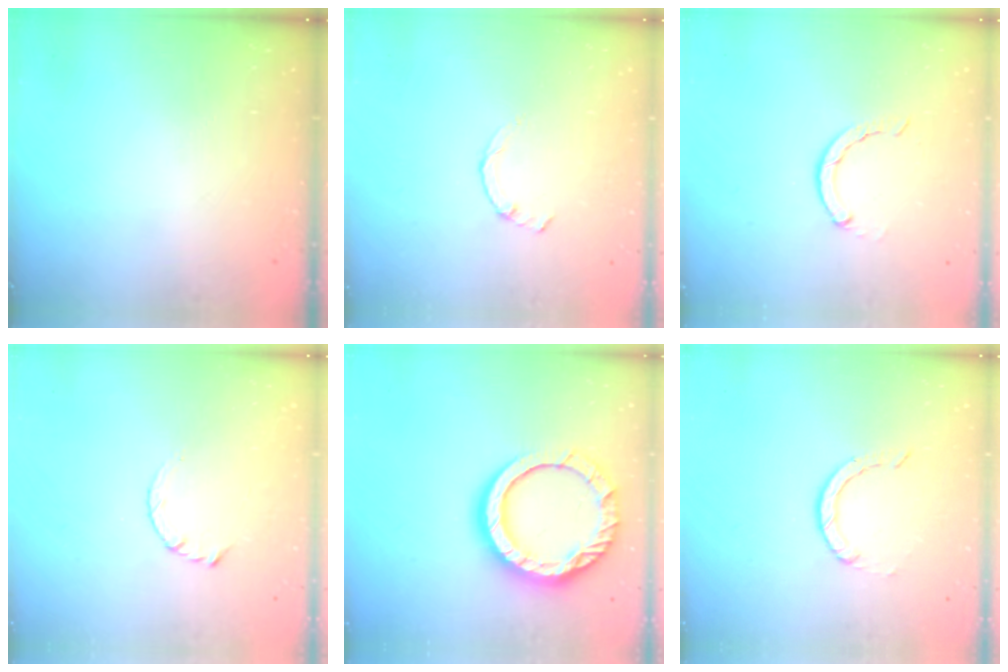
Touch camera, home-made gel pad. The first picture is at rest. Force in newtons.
{"total": 0.8, "press": 0.7, "slide": 0.2}
{"total": 2.1, "press": 2.1, "slide": 0.3}
{"total": 3.5, "press": 3.5, "slide": 0.4}
{"total": 17.4, "press": 17.3, "slide": 1.8}
{"total": 0.8, "press": 0.8, "slide": 0.1}